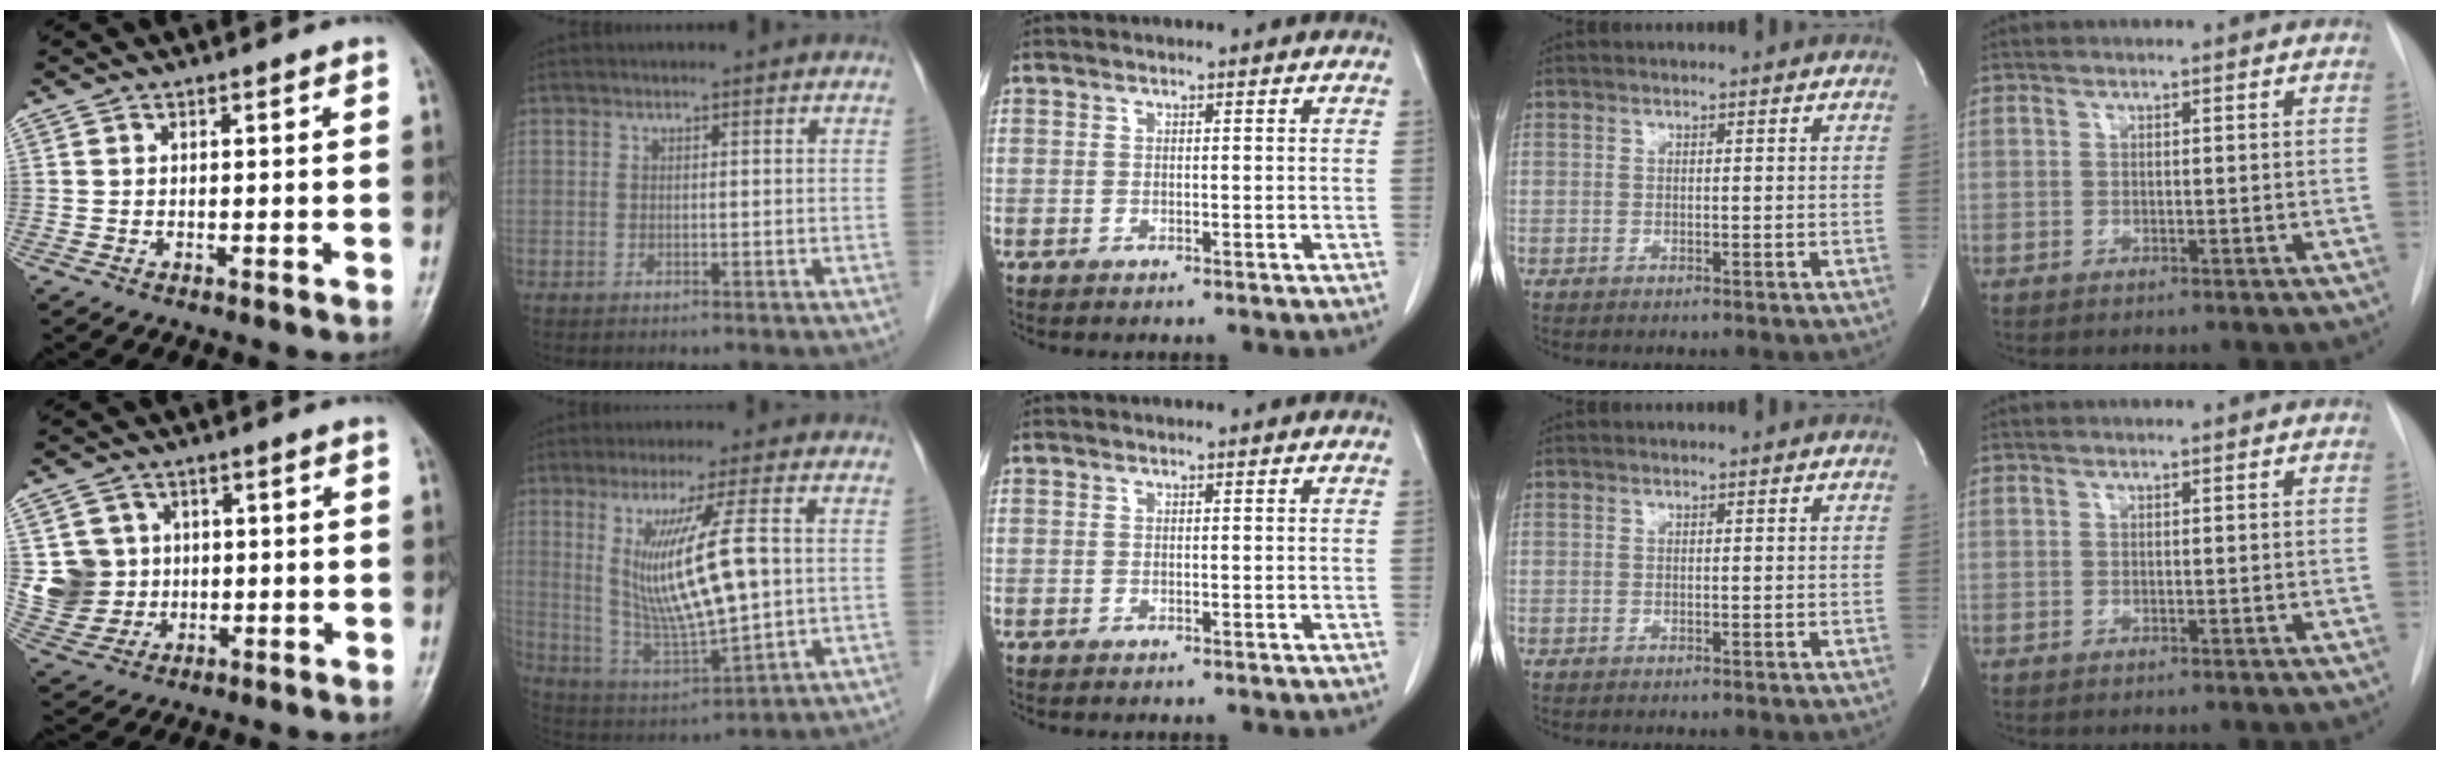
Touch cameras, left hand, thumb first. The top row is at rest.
{"thumb": {"total": 8.5, "force": [0.7, 8.1, 2.7], "torque": [-0.028, 0.005, 0.019]}, "index": {"total": 13.6, "force": [1.9, 1.2, 13.4], "torque": [-0.260, -0.015, 0.044]}}